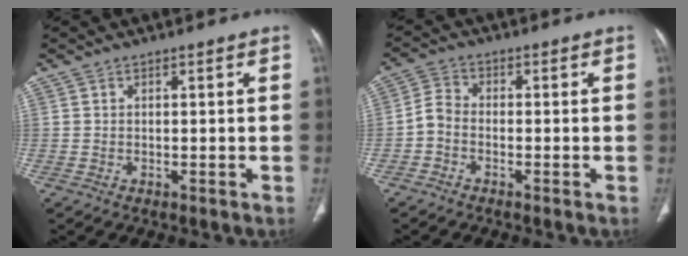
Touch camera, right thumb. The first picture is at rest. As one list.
[{"total": 3.5, "force": [-1.4, 2.2, 2.2], "torque": [-0.042, 0.017, -0.041]}]